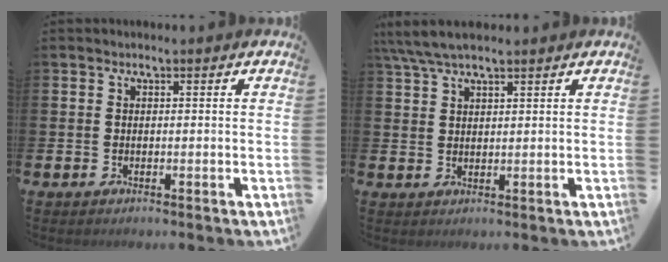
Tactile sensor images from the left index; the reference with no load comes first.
{"total": 4.9, "force": [4.0, 1.2, 2.6], "torque": [-0.064, -0.003, 0.073]}